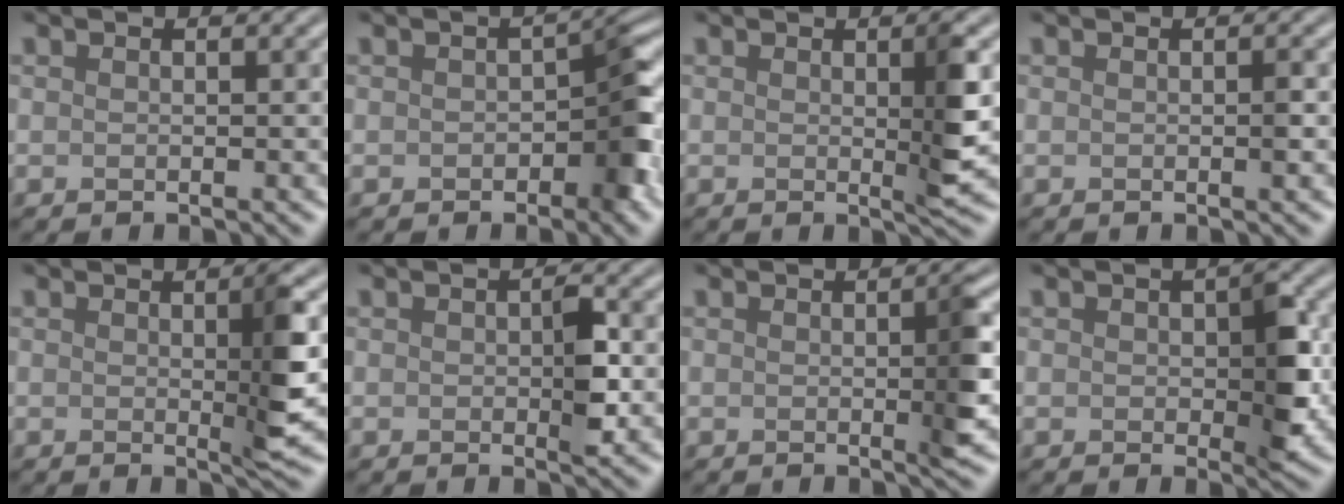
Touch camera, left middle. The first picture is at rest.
{"total": 4.4, "force": [-1.0, 2.4, 3.6], "torque": [-0.031, 0.005, -0.017]}
{"total": 3.0, "force": [0.3, 0.3, 2.9], "torque": [-0.044, -0.009, 0.001]}
{"total": 0.7, "force": [0.0, 0.0, 0.7], "torque": [-0.011, 0.001, 0.000]}
{"total": 3.5, "force": [0.2, 0.4, 3.5], "torque": [-0.051, -0.010, 0.002]}
{"total": 2.6, "force": [-0.1, 1.0, 2.4], "torque": [-0.035, -0.001, -0.002]}
{"total": 2.9, "force": [0.0, 0.3, 2.9], "torque": [-0.041, -0.004, -0.003]}
{"total": 4.0, "force": [0.0, 1.8, 3.5], "torque": [-0.049, -0.002, 0.003]}